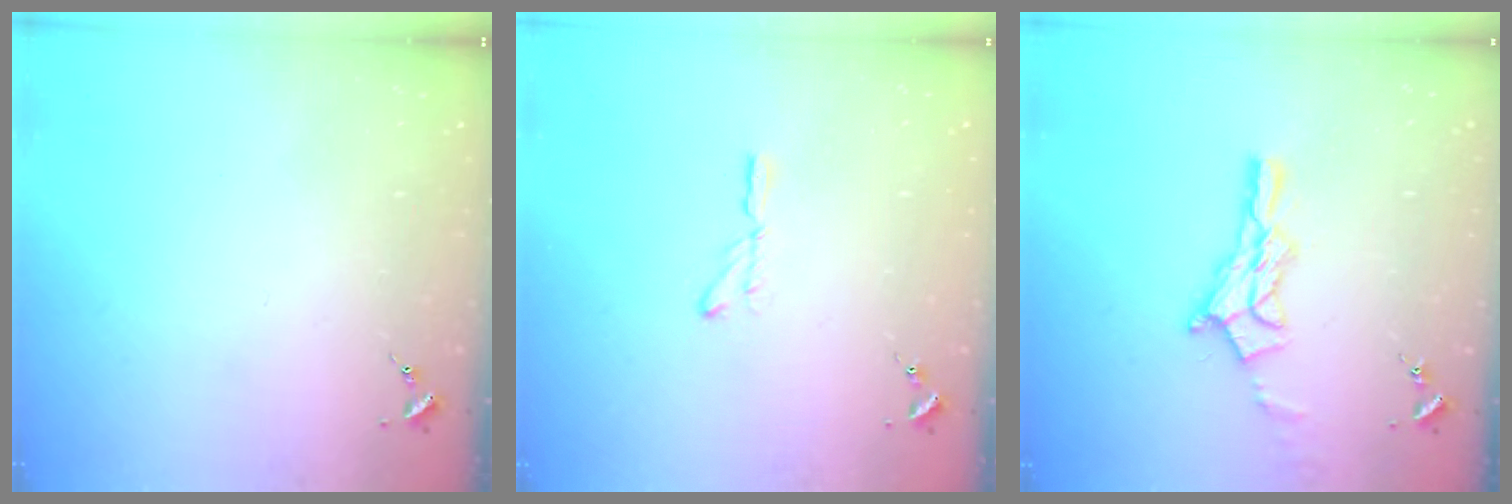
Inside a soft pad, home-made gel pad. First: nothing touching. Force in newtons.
{"total": 2.9, "press": 2.9, "slide": 0.3}
{"total": 12.4, "press": 12.4, "slide": 1.0}